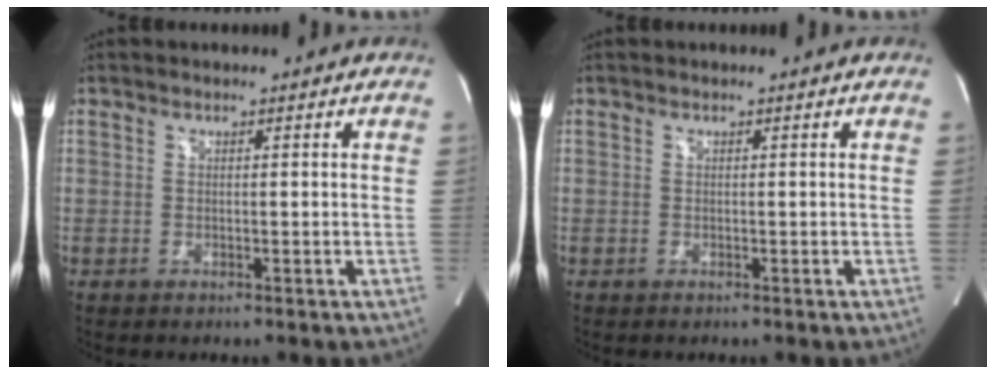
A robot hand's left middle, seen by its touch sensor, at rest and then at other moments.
{"total": 0.0}